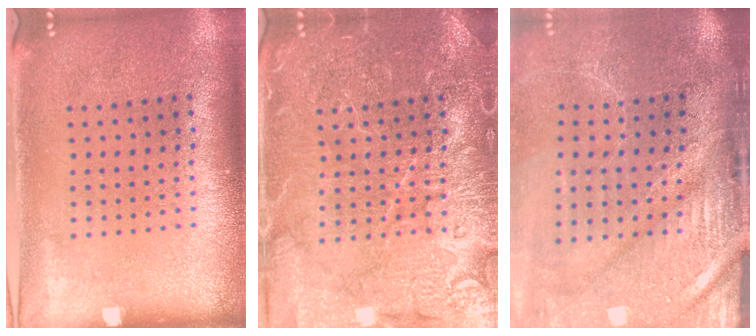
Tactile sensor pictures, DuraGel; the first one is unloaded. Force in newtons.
{"total": 7.1, "press": 7.0, "slide": 1.0}
{"total": 4.5, "press": 3.7, "slide": 2.5}